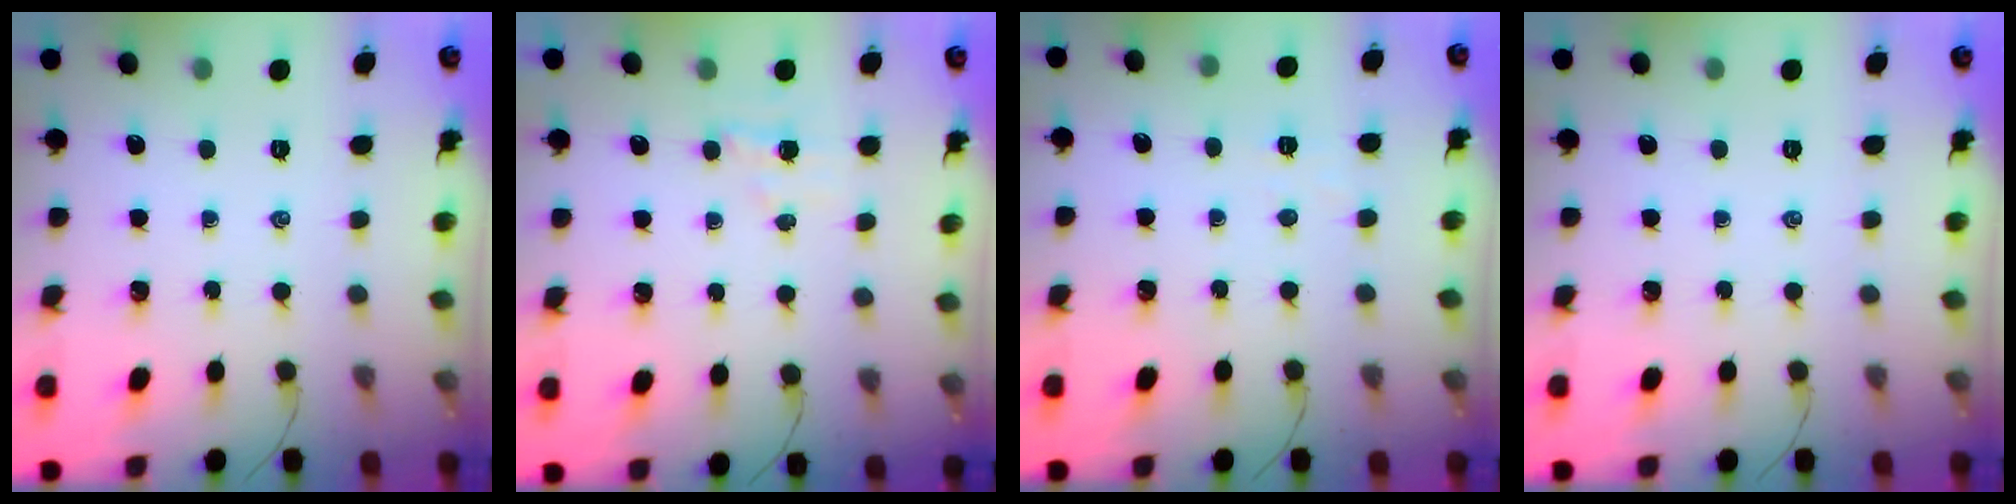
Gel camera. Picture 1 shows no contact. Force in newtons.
{"total": 3.5, "press": 3.4, "slide": 0.8}
{"total": 2.6, "press": 2.4, "slide": 0.8}
{"total": 0.0}